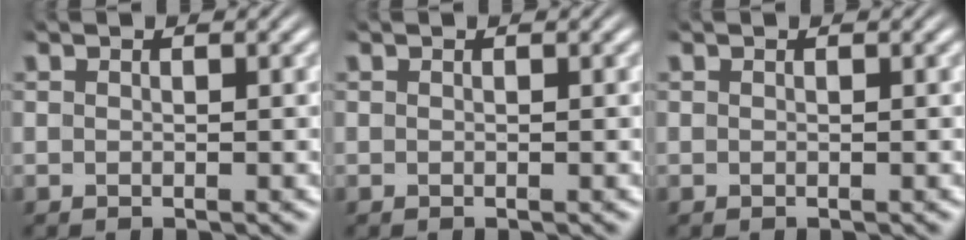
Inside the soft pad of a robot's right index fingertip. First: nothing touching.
{"total": 0.0}
{"total": 0.0}